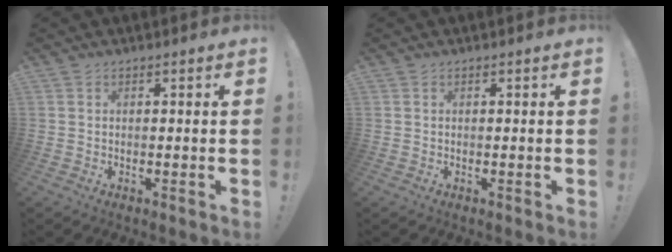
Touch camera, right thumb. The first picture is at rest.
{"total": 0.0}